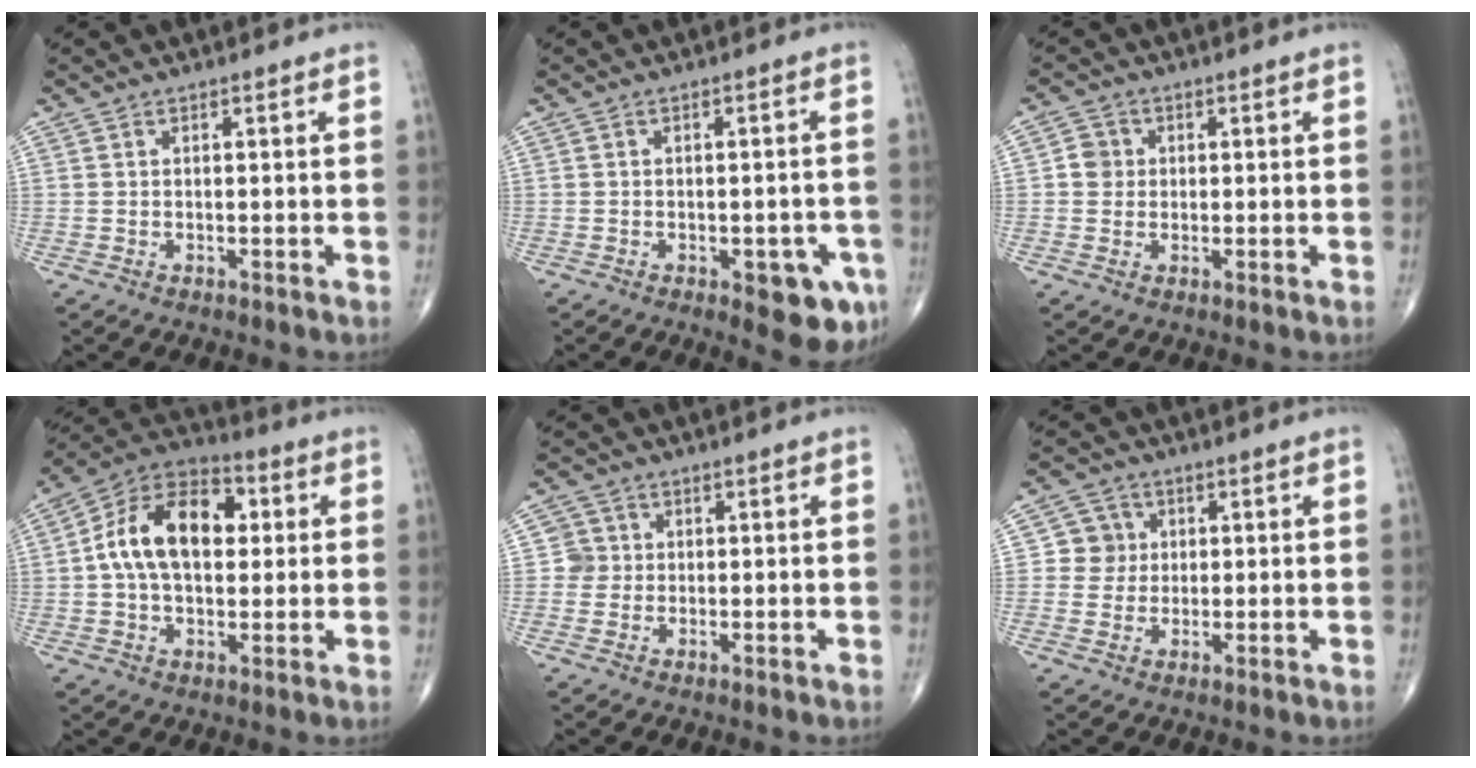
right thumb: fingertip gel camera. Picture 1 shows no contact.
{"total": 8.0, "force": [-3.3, 3.2, 6.5], "torque": [-0.057, 0.006, -0.034]}
{"total": 3.3, "force": [0.3, 3.1, 1.0], "torque": [0.001, 0.005, -0.001]}
{"total": 16.6, "force": [2.3, 10.3, 12.8], "torque": [-0.197, 0.026, 0.029]}
{"total": 2.8, "force": [0.1, 2.8, -0.1], "torque": [0.025, 0.008, -0.005]}
{"total": 4.8, "force": [0.7, 4.7, 0.6], "torque": [0.023, 0.006, 0.005]}